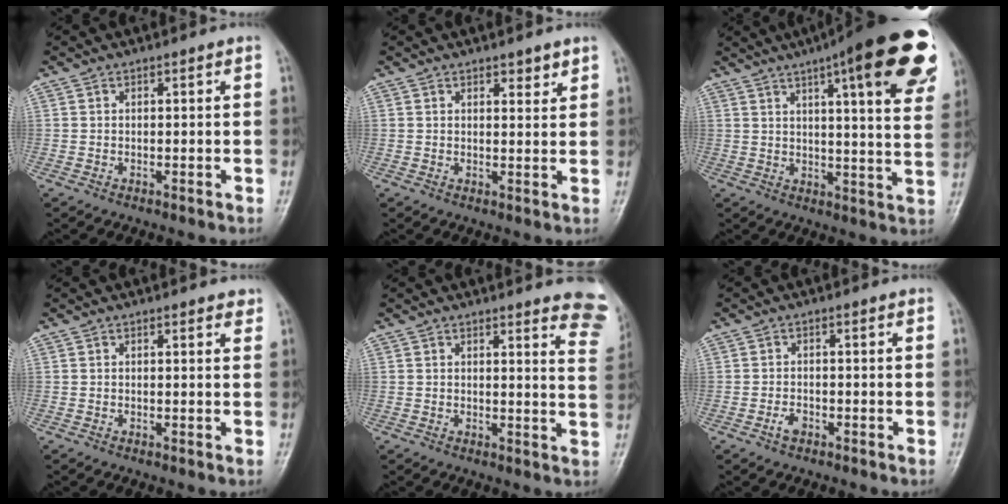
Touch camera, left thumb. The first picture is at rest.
{"total": 2.6, "force": [1.9, 1.0, 1.4], "torque": [-0.010, -0.012, 0.027]}
{"total": 23.7, "force": [12.4, 5.2, 19.5], "torque": [-0.247, -0.023, 0.152]}
{"total": 1.7, "force": [1.3, 0.6, 0.9], "torque": [-0.005, -0.003, 0.012]}
{"total": 11.1, "force": [9.7, 2.1, 5.0], "torque": [-0.020, -0.066, 0.080]}
{"total": 1.9, "force": [-1.1, 1.1, 1.1], "torque": [-0.022, 0.006, -0.021]}